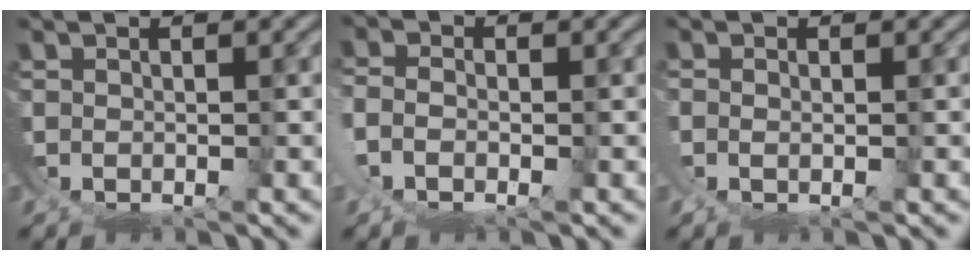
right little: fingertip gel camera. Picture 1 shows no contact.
{"total": 1.9, "force": [-0.6, 1.3, 1.2], "torque": [-0.035, -0.008, -0.008]}
{"total": 0.9, "force": [0.5, -0.3, 0.7], "torque": [-0.014, -0.004, 0.011]}